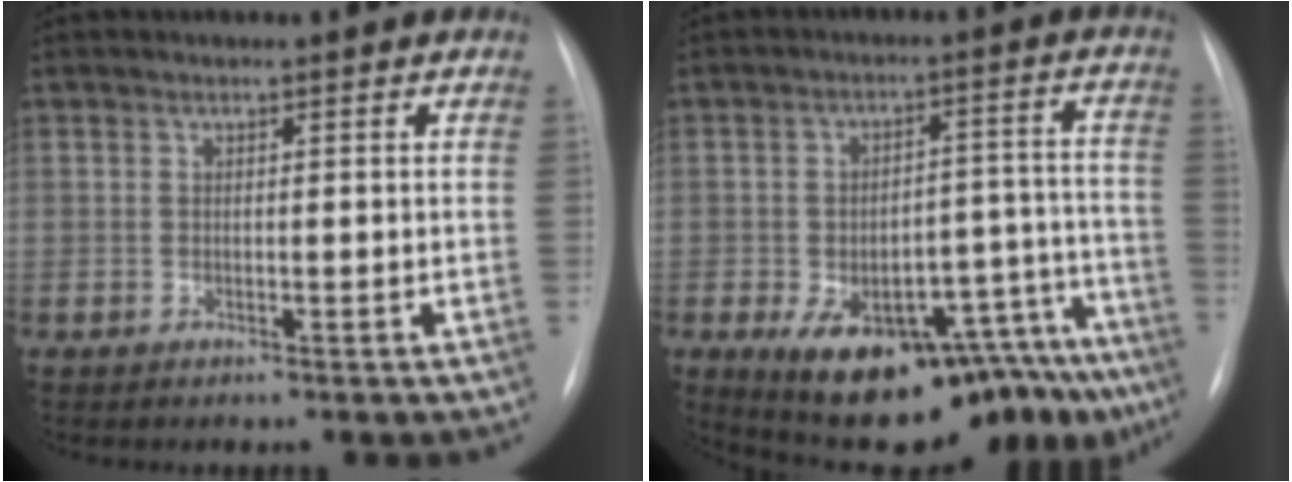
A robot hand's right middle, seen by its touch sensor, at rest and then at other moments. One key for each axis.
{"total": 21.2, "fx": -13.8, "fy": 9.3, "fz": 13.1, "tx": -0.112, "ty": 0.044, "tz": -0.178}